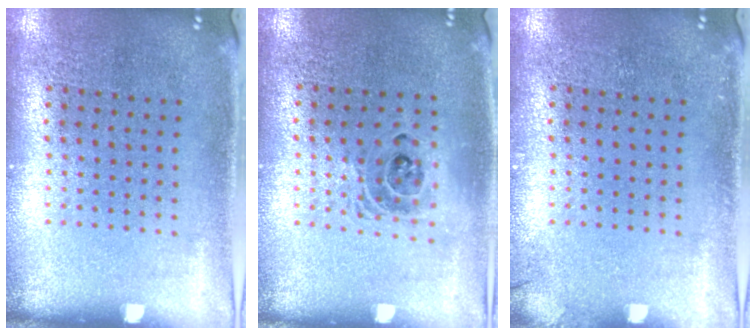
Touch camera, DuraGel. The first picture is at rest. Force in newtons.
{"total": 1.4, "press": 1.2, "slide": 0.7}
{"total": 0.9, "press": 0.9, "slide": 0.1}